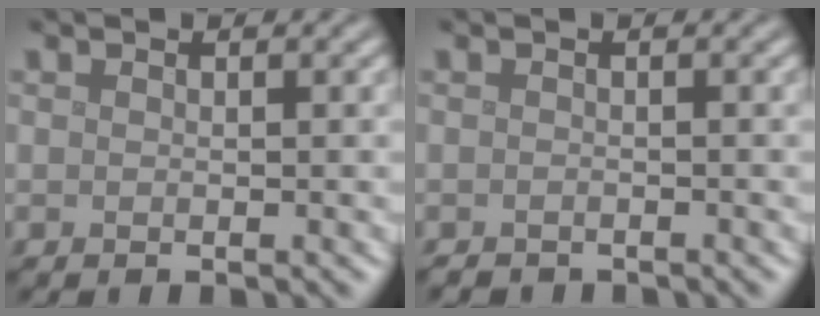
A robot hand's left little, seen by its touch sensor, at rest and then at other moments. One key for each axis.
{"total": 1.1, "fx": -1.0, "fy": 0.2, "fz": 0.0, "tx": 0.002, "ty": -0.004, "tz": -0.017}